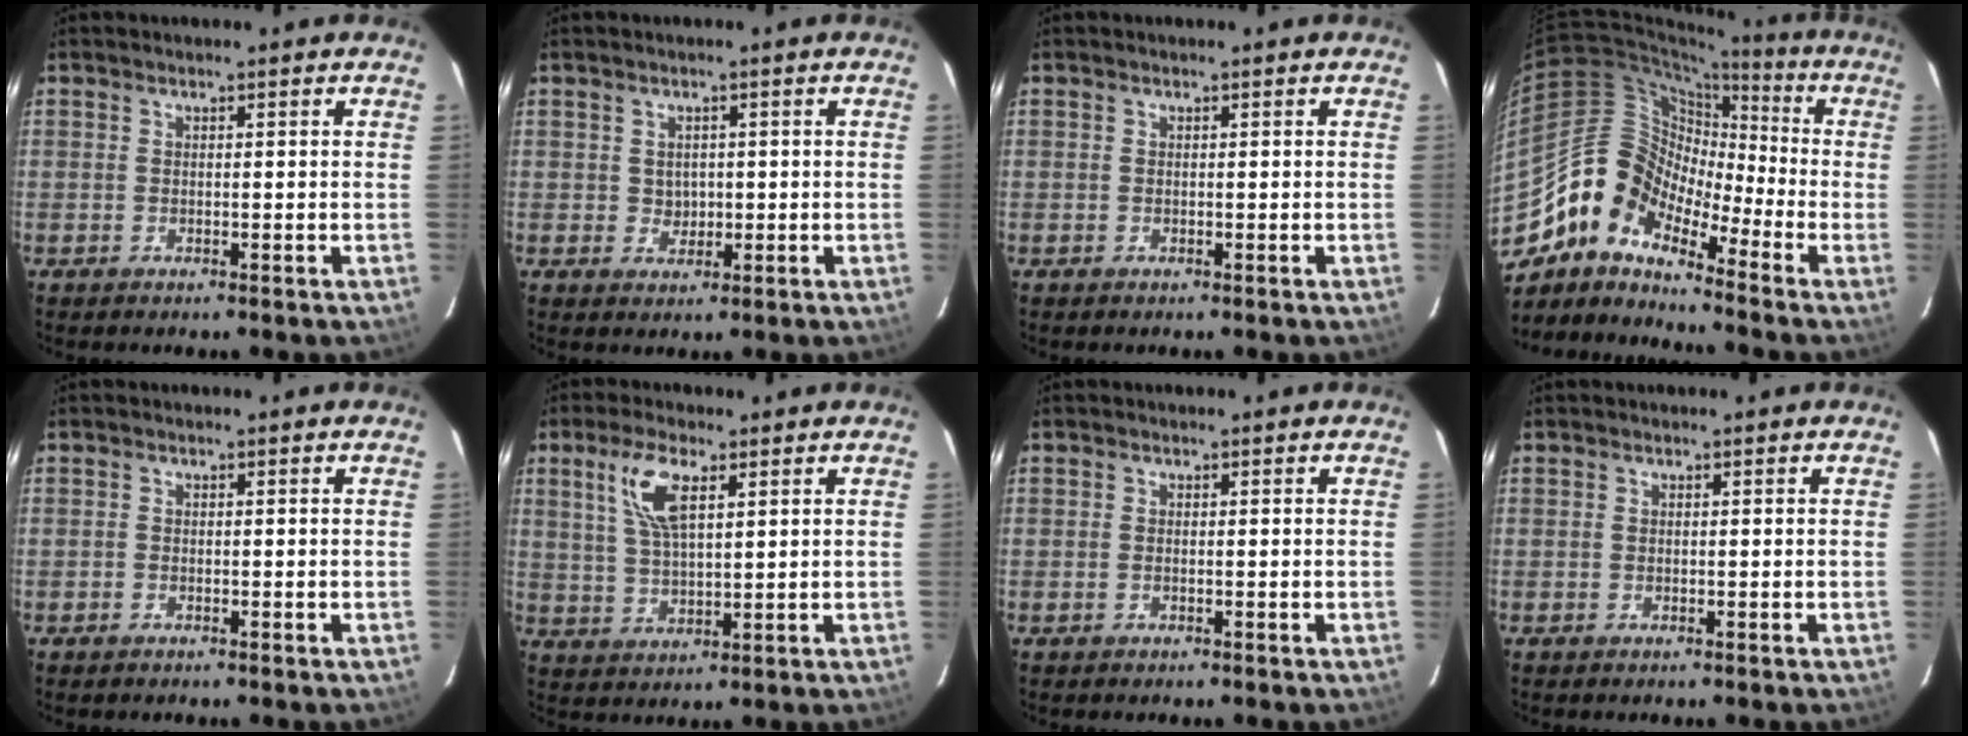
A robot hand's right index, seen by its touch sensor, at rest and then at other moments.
{"total": 2.3, "force": [0.2, 2.3, 0.6], "torque": [-0.006, 0.003, 0.008]}
{"total": 0.0}
{"total": 12.6, "force": [-8.4, 6.2, 6.9], "torque": [-0.114, 0.018, -0.187]}
{"total": 0.6, "force": [-0.5, 0.4, 0.1], "torque": [-0.003, 0.001, -0.010]}
{"total": 8.1, "force": [3.6, 3.0, 6.6], "torque": [-0.132, 0.008, 0.075]}
{"total": 0.0}
{"total": 0.0}